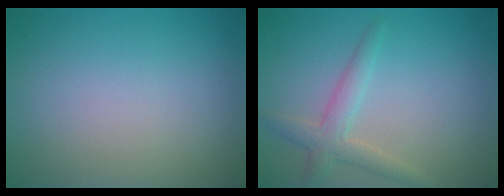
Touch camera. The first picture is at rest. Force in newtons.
{"total": 2.6, "press": 2.6, "slide": 0.1}